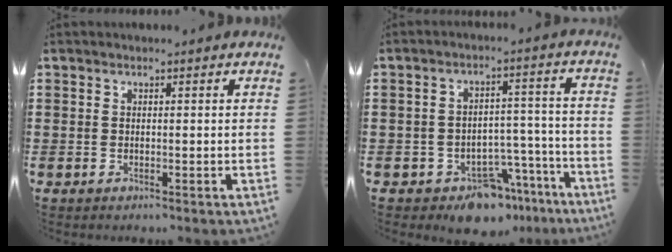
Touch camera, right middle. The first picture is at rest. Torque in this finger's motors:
{"motor_torque": [1.17, -0.94, 0.42, 0.05]}